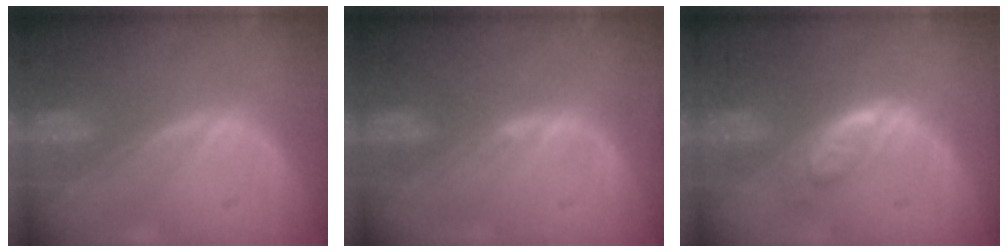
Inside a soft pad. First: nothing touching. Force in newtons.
{"total": 0.6, "press": 0.5, "slide": 0.3}
{"total": 4.6, "press": 4.4, "slide": 1.3}